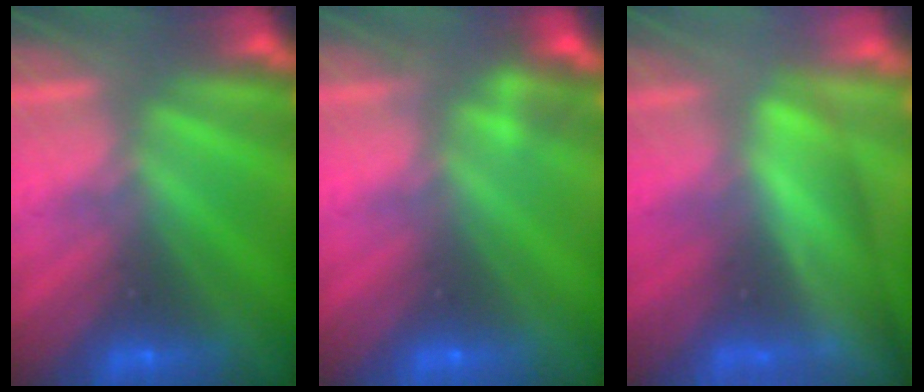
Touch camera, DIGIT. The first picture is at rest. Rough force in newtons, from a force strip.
{"total": 2.2}
{"total": 3.9}